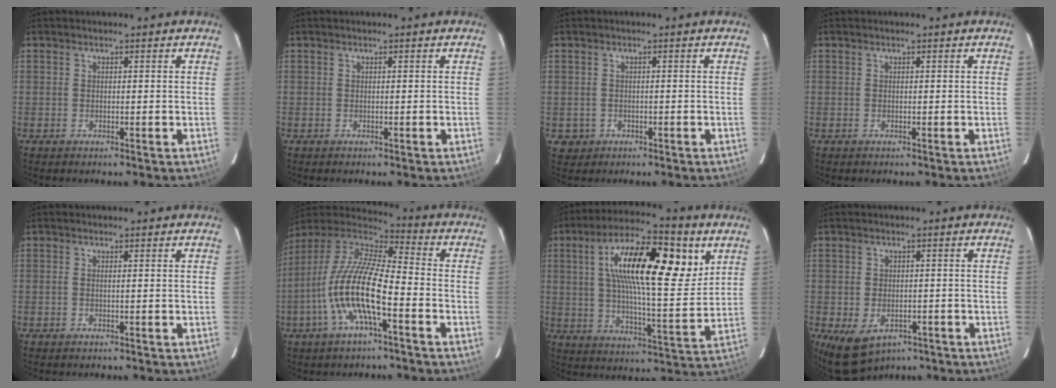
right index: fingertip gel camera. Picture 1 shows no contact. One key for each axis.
{"total": 0.0}
{"total": 2.7, "fx": -0.5, "fy": 2.6, "fz": 0.4, "tx": -0.011, "ty": 0.002, "tz": 0.002}
{"total": 0.0}
{"total": 0.5, "fx": 0.0, "fy": -0.2, "fz": 0.5, "tx": -0.008, "ty": 0.000, "tz": -0.002}
{"total": 16.4, "fx": -5.5, "fy": 4.0, "fz": 14.9, "tx": -0.289, "ty": -0.009, "tz": -0.113}
{"total": 21.4, "fx": 7.9, "fy": 6.5, "fz": 18.7, "tx": -0.314, "ty": 0.017, "tz": 0.117}
{"total": 7.3, "fx": -3.4, "fy": 5.0, "fz": 4.2, "tx": -0.084, "ty": -0.024, "tz": -0.039}